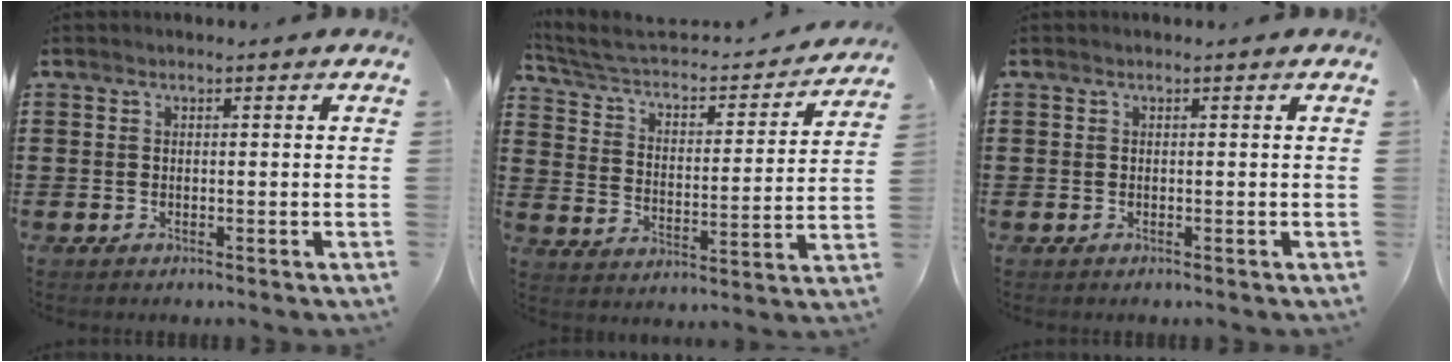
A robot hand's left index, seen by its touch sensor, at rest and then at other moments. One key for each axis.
{"total": 4.3, "fx": 3.6, "fy": 1.4, "fz": 1.9, "tx": -0.057, "ty": -0.031, "tz": 0.053}
{"total": 0.0}